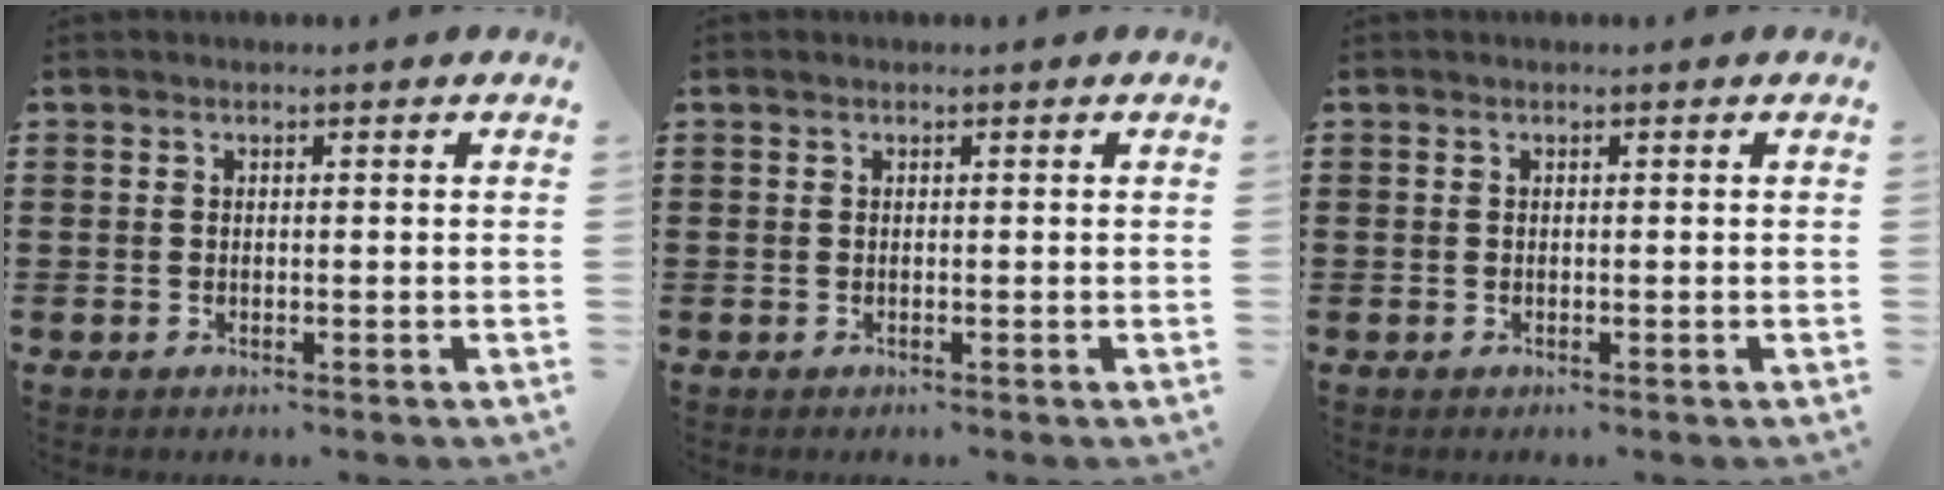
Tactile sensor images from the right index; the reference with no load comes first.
{"total": 0.0}
{"total": 0.0}